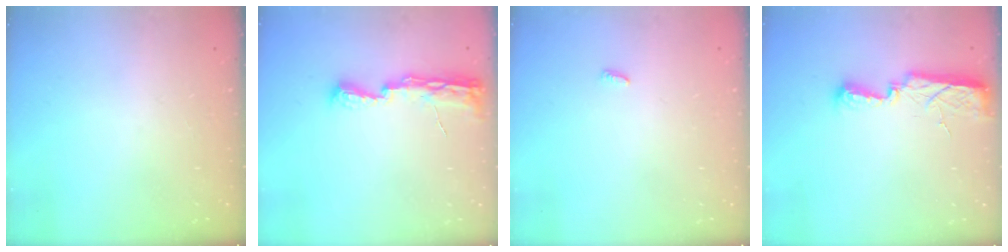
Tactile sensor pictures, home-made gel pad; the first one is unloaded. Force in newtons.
{"total": 8.5, "press": 8.5, "slide": 1.2}
{"total": 2.4, "press": 2.4, "slide": 0.2}
{"total": 7.5, "press": 7.5, "slide": 0.8}